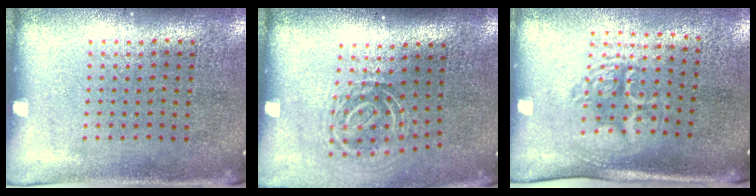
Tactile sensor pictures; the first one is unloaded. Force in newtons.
{"total": 1.8, "press": 1.2, "slide": 1.4}
{"total": 1.7, "press": 1.4, "slide": 1.0}